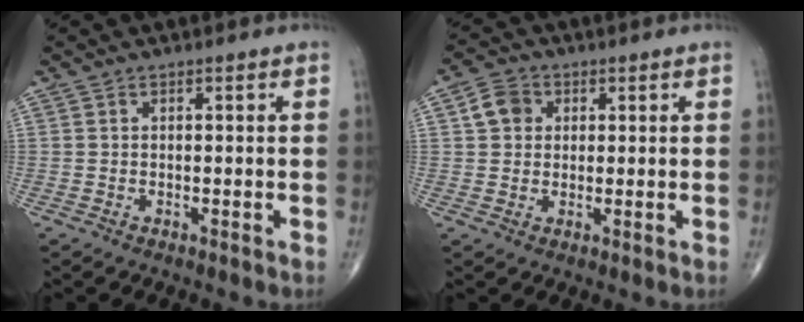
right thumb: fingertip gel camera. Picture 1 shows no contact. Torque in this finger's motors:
{"motor_torque": [-0.58, 0.17, -0.18, 0.05, 0.10]}